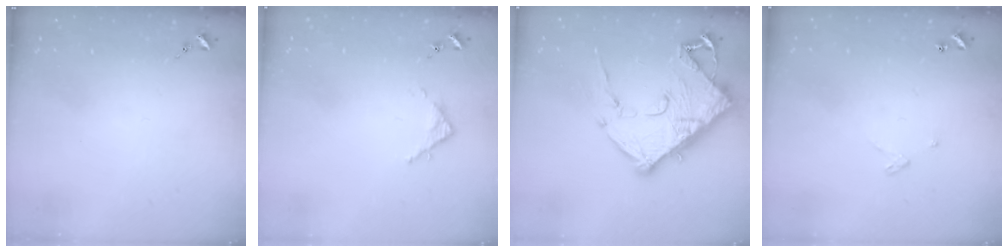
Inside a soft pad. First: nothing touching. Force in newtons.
{"total": 2.8, "press": 2.8, "slide": 0.4}
{"total": 16.4, "press": 16.4, "slide": 1.4}
{"total": 3.4, "press": 3.4, "slide": 0.1}